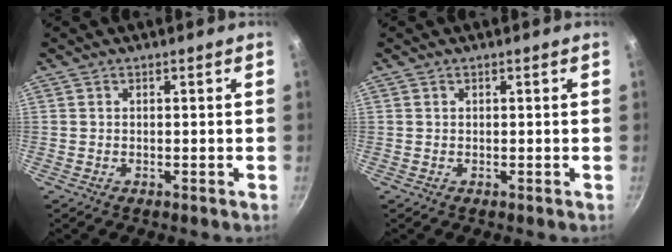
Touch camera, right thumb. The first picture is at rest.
{"total": 0.0}